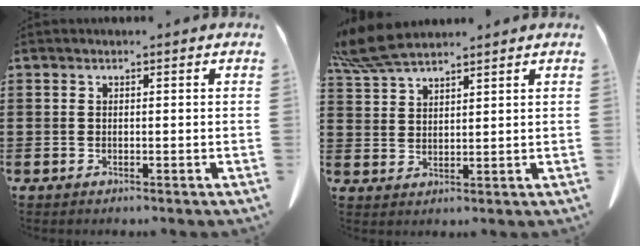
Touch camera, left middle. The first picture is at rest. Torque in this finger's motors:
{"motor_torque": [1.27, 0.87, 0.14, 0.05]}